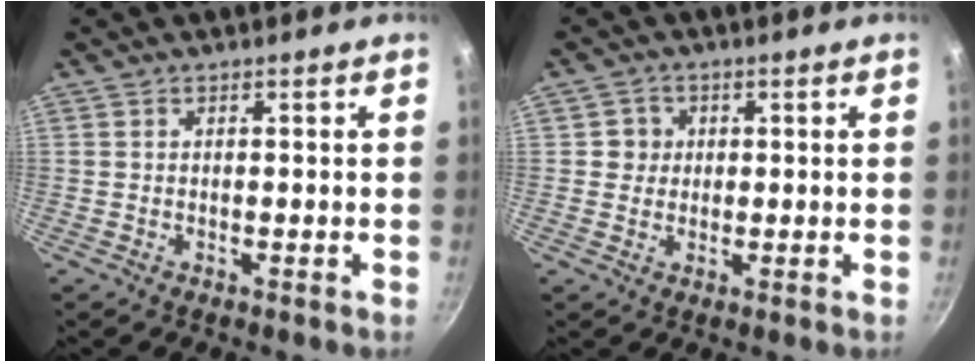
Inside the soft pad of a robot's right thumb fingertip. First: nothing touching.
{"total": 3.2, "force": [0.5, 3.1, 0.5], "torque": [0.014, 0.005, 0.001]}